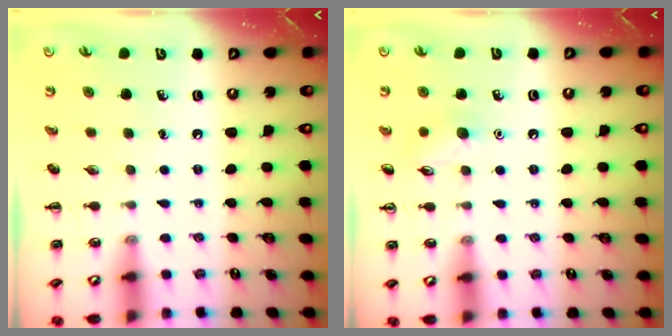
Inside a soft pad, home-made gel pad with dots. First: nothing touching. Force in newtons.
{"total": 6.5, "press": 6.3, "slide": 1.6}